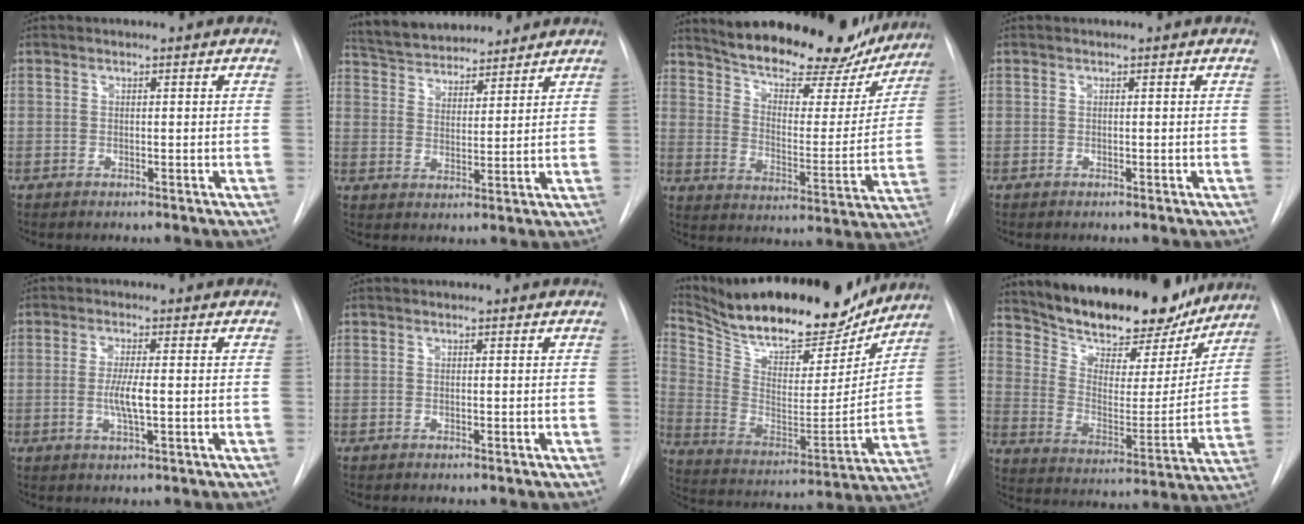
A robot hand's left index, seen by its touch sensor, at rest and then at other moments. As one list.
[{"total": 12.7, "force": [11.8, 3.2, 3.7], "torque": [-0.056, 0.024, 0.194]}, {"total": 24.6, "force": [21.4, 6.3, 10.4], "torque": [-0.159, -0.022, 0.286]}, {"total": 0.0}, {"total": 4.2, "force": [-0.4, 0.4, 4.1], "torque": [-0.083, -0.006, -0.009]}, {"total": 0.0}, {"total": 24.7, "force": [21.6, 6.4, 10.2], "torque": [-0.188, -0.017, 0.334]}, {"total": 22.4, "force": [19.7, 6.9, 8.1], "torque": [-0.132, -0.014, 0.289]}]